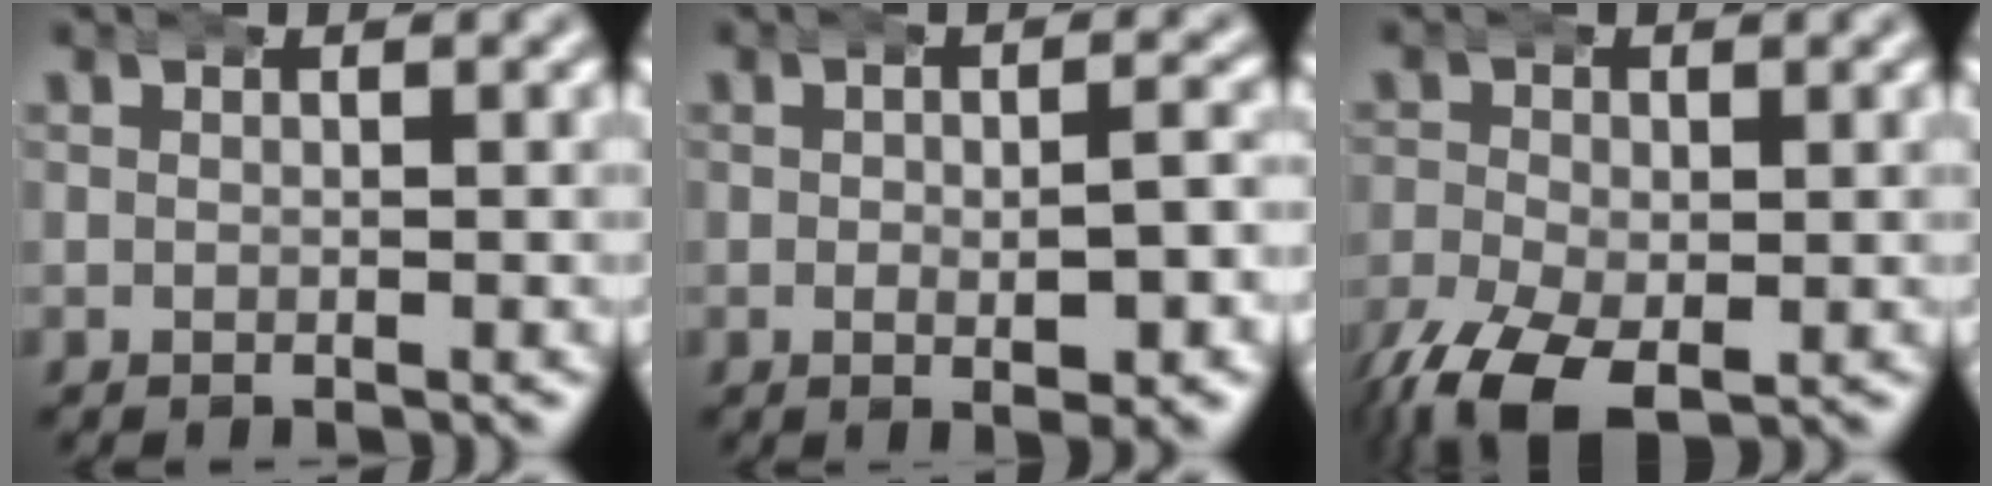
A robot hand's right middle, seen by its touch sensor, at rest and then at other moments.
{"total": 3.3, "force": [-0.3, 0.7, 3.2], "torque": [-0.043, 0.004, -0.007]}
{"total": 7.0, "force": [-4.0, 3.9, 4.2], "torque": [-0.096, -0.038, -0.049]}